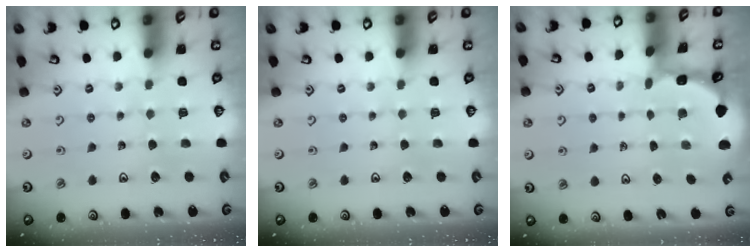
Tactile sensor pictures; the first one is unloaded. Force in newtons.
{"total": 0.0}
{"total": 1.7, "press": 1.7, "slide": 0.1}